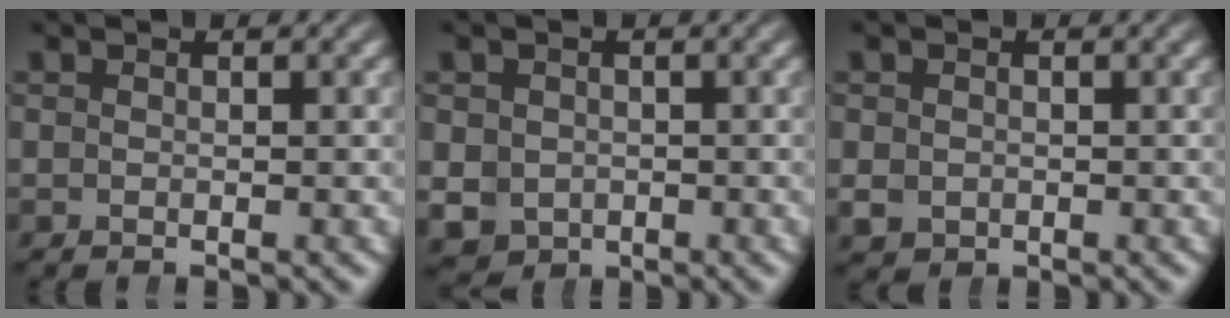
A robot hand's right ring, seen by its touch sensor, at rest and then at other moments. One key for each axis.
{"total": 6.0, "fx": -1.8, "fy": 5.4, "fz": 2.1, "tx": -0.047, "ty": -0.037, "tz": -0.010}
{"total": 1.8, "fx": -0.4, "fy": 1.6, "fz": 0.7, "tx": -0.017, "ty": -0.014, "tz": 0.004}